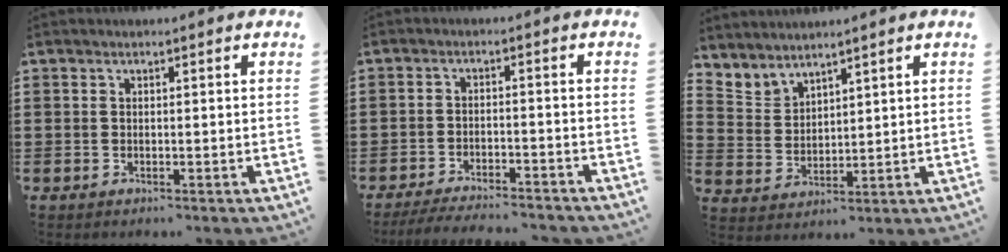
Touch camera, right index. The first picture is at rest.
{"total": 3.8, "force": [-3.6, 0.1, 0.9], "torque": [-0.023, -0.004, -0.074]}
{"total": 3.6, "force": [3.3, 1.0, -0.7], "torque": [-0.003, -0.012, 0.064]}